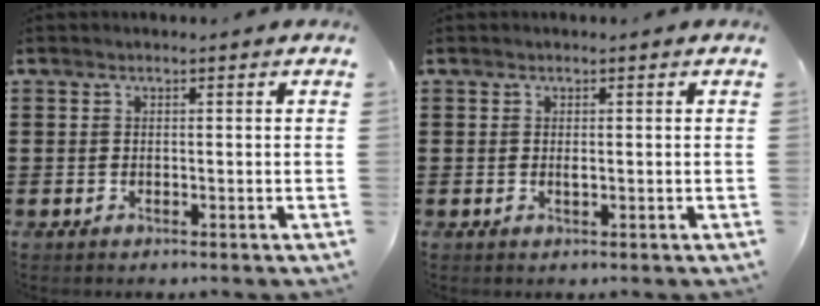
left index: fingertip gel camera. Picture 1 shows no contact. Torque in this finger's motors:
{"motor_torque": [-0.05, -0.03, 0.00, 0.00]}